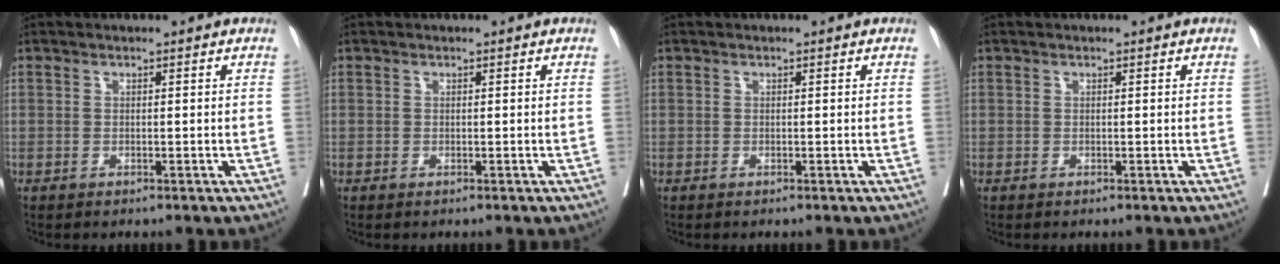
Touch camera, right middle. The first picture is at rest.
{"total": 0.0}
{"total": 0.0}
{"total": 0.0}